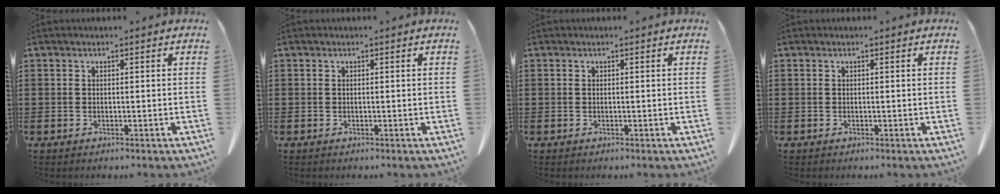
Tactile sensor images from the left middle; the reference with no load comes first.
{"total": 0.0}
{"total": 0.0}
{"total": 0.0}